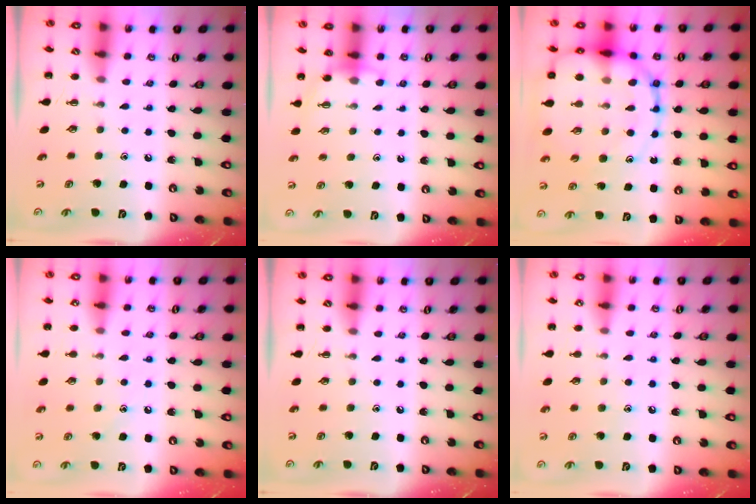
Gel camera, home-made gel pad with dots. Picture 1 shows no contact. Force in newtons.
{"total": 4.2, "press": 4.0, "slide": 1.3}
{"total": 20.8, "press": 20.4, "slide": 4.1}
{"total": 7.5, "press": 7.3, "slide": 2.0}
{"total": 0.0}
{"total": 5.9, "press": 5.7, "slide": 1.7}